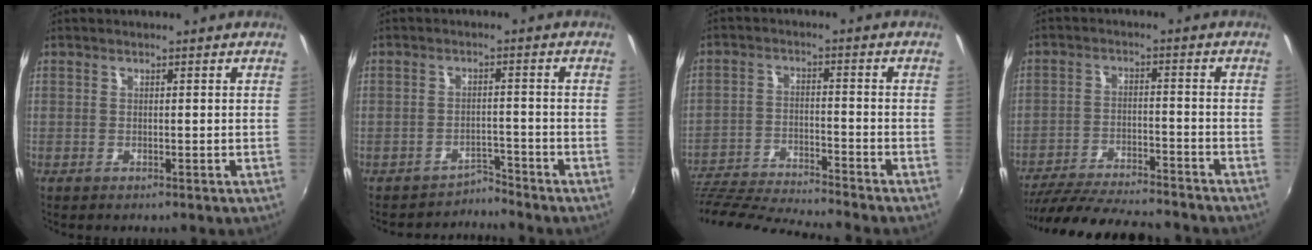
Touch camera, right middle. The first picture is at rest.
{"total": 3.4, "force": [-3.1, -0.3, -1.3], "torque": [0.016, 0.008, -0.052]}
{"total": 17.0, "force": [-15.6, 0.0, 6.8], "torque": [-0.150, -0.036, -0.273]}
{"total": 19.3, "force": [-17.1, 3.3, 8.3], "torque": [-0.165, -0.028, -0.262]}